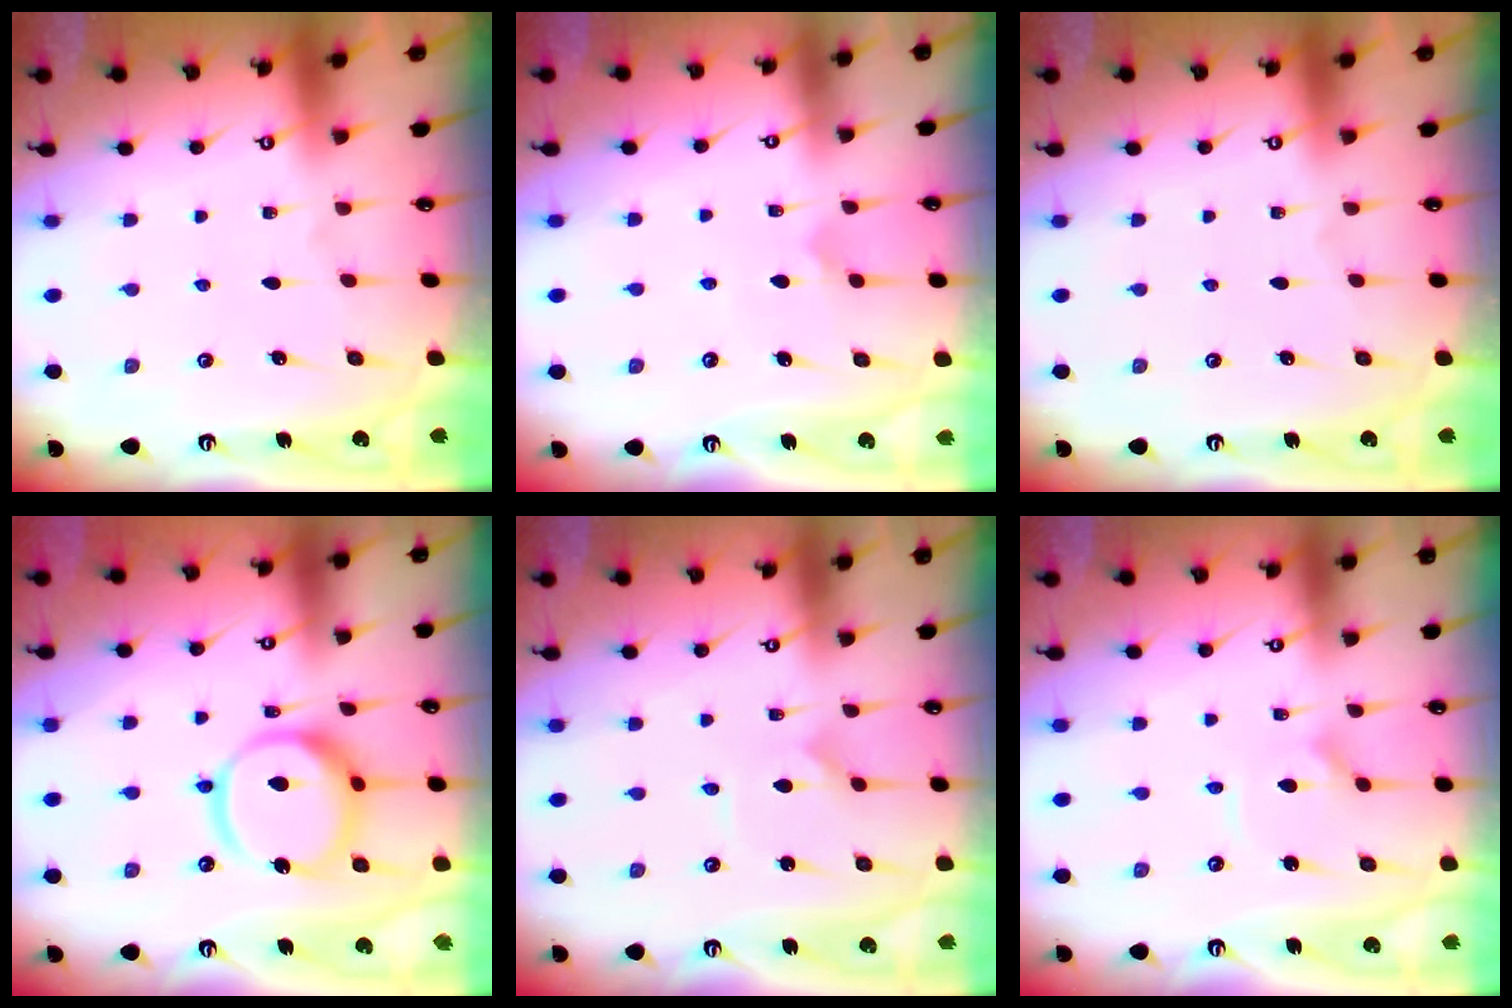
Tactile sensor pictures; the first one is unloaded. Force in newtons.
{"total": 4.6, "press": 4.5, "slide": 0.5}
{"total": 0.0}
{"total": 15.4, "press": 15.3, "slide": 1.9}
{"total": 1.4, "press": 1.4, "slide": 0.2}
{"total": 3.4, "press": 3.4, "slide": 0.4}